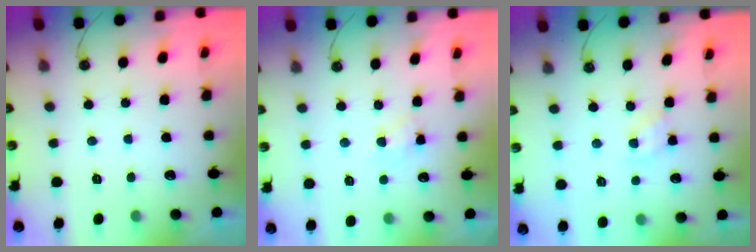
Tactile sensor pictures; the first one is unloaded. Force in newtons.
{"total": 5.0, "press": 4.9, "slide": 0.8}
{"total": 3.3, "press": 3.3, "slide": 0.1}